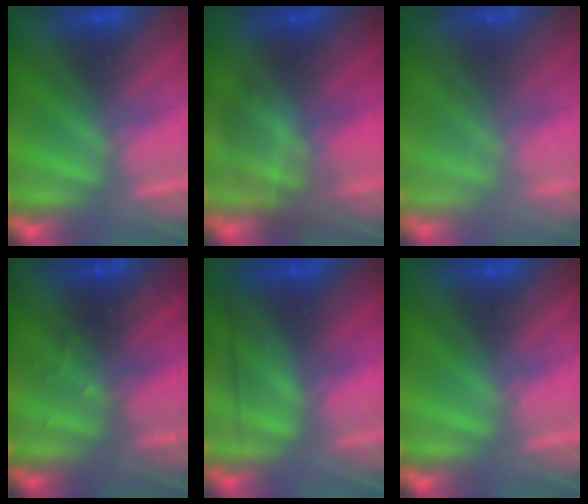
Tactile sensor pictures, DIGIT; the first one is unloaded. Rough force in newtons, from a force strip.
{"total": 2.9}
{"total": 1.7}
{"total": 2.9}
{"total": 2.4}
{"total": 0.0}